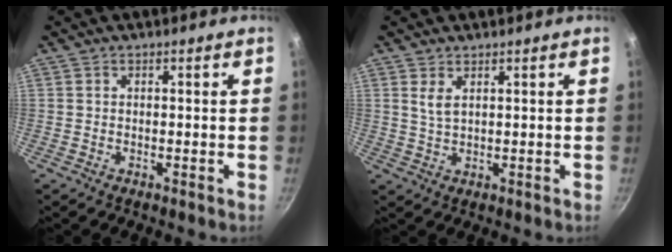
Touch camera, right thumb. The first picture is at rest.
{"total": 2.7, "force": [1.3, 1.1, 2.0], "torque": [-0.041, -0.011, 0.029]}